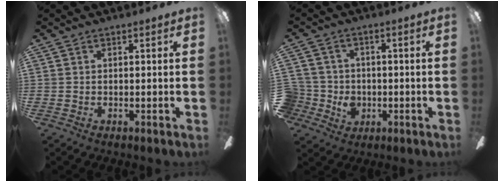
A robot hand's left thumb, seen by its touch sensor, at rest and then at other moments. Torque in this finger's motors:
{"motor_torque": [0.00, 0.01, -0.02, -0.02, 0.00]}